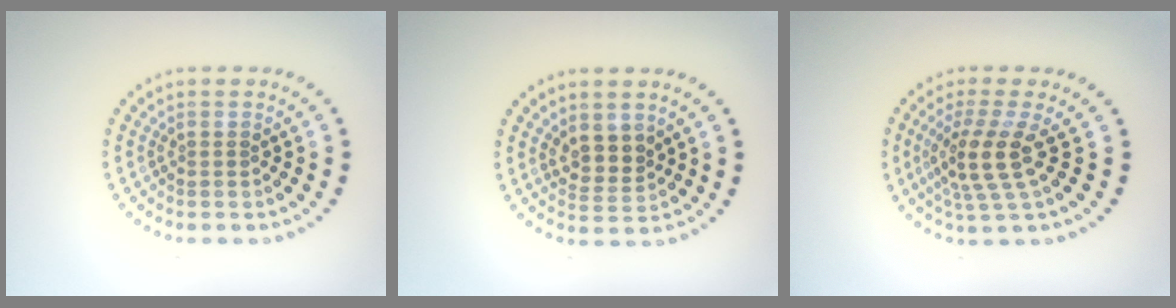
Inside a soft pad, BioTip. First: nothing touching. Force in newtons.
{"total": 2.5, "press": 2.2, "slide": 1.1}
{"total": 4.0, "press": 2.9, "slide": 2.7}